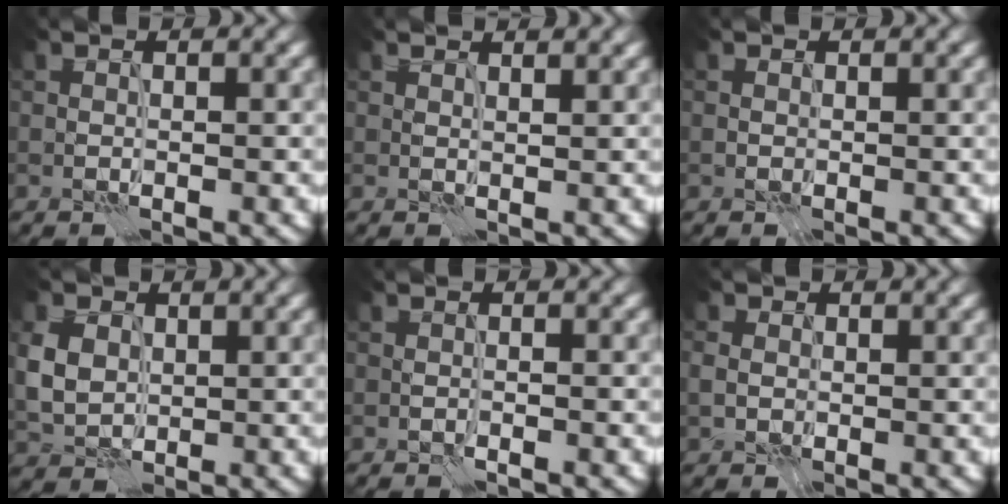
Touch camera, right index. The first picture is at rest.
{"total": 2.4, "force": [1.7, 0.9, 1.3], "torque": [0.000, 0.006, 0.005]}
{"total": 0.0}
{"total": 4.1, "force": [0.8, 3.3, 2.3], "torque": [-0.065, 0.002, 0.016]}
{"total": 0.5, "force": [-0.5, 0.0, 0.3], "torque": [-0.005, -0.006, -0.006]}
{"total": 1.8, "force": [0.0, 1.6, 0.7], "torque": [-0.017, 0.002, 0.004]}